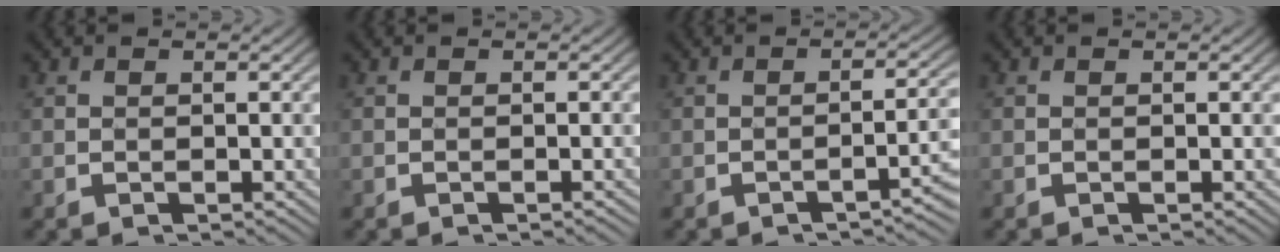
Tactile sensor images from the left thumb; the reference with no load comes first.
{"total": 0.6, "force": [-0.3, 0.1, 0.5], "torque": [-0.004, 0.004, -0.009]}
{"total": 5.1, "force": [-2.4, 1.3, 4.3], "torque": [-0.045, 0.016, -0.037]}
{"total": 0.0}